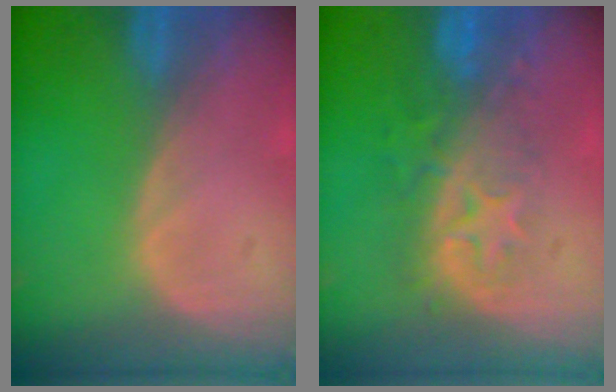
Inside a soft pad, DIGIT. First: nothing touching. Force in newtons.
{"total": 8.2, "press": 7.5, "slide": 3.3}